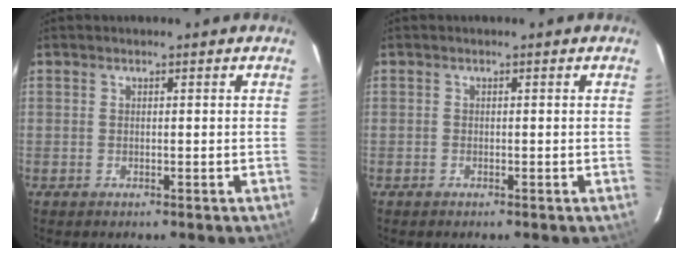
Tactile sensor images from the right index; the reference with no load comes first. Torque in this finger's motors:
{"motor_torque": [0.15, -0.17, 0.05, 0.02]}